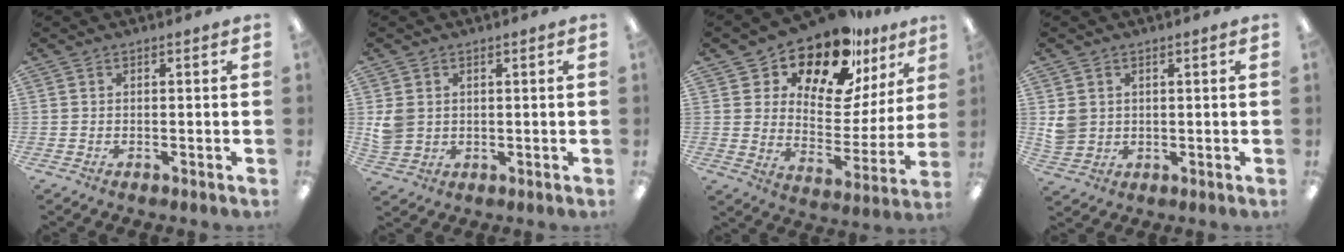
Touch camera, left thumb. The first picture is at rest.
{"total": 4.8, "force": [1.2, 4.2, 1.9], "torque": [-0.025, 0.003, 0.025]}
{"total": 18.1, "force": [14.5, 7.4, 7.9], "torque": [-0.135, -0.112, 0.251]}
{"total": 4.3, "force": [1.3, 3.9, 1.0], "torque": [-0.020, 0.005, 0.027]}